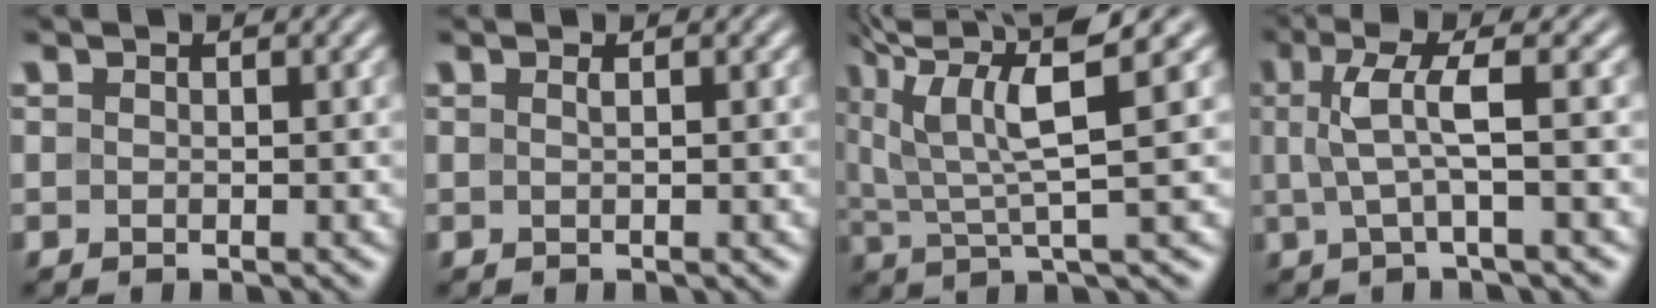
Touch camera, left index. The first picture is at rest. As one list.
[{"total": 0.7, "force": [0.2, 0.3, 0.7], "torque": [-0.007, 0.004, 0.000]}, {"total": 7.0, "force": [2.9, 1.2, 6.2], "torque": [-0.122, 0.011, 0.053]}, {"total": 4.3, "force": [0.5, 0.8, 4.2], "torque": [-0.083, 0.009, 0.011]}]